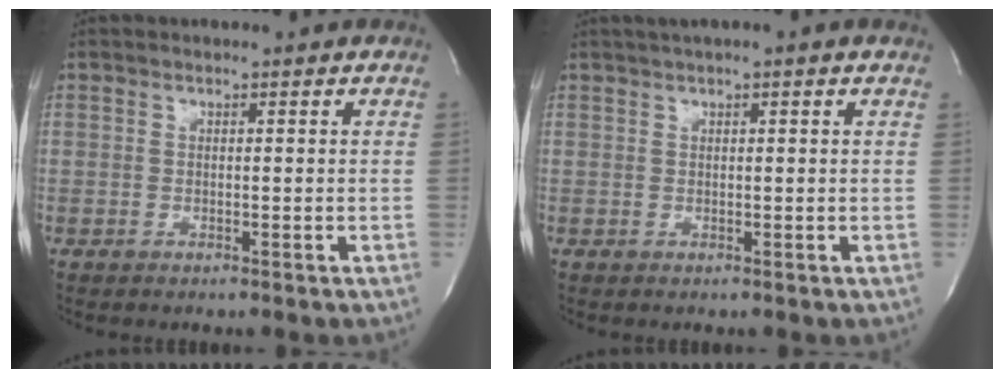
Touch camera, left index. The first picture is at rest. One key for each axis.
{"total": 3.1, "fx": 2.1, "fy": 0.1, "fz": 2.3, "tx": -0.039, "ty": 0.021, "tz": 0.031}